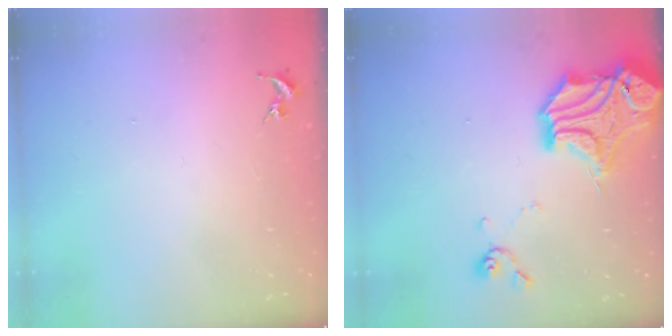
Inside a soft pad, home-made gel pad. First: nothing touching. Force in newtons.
{"total": 20.2, "press": 20.0, "slide": 2.5}